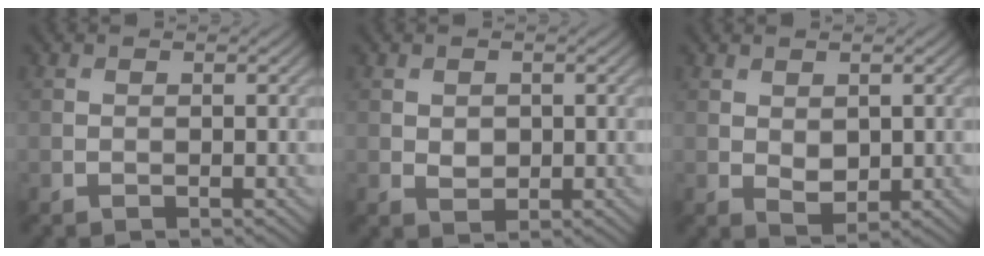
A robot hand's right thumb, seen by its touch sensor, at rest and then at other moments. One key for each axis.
{"total": 1.6, "fx": 0.3, "fy": 1.3, "fz": 0.8, "tx": -0.021, "ty": -0.005, "tz": 0.009}
{"total": 2.3, "fx": 0.6, "fy": 1.6, "fz": 1.6, "tx": -0.034, "ty": -0.006, "tz": 0.016}